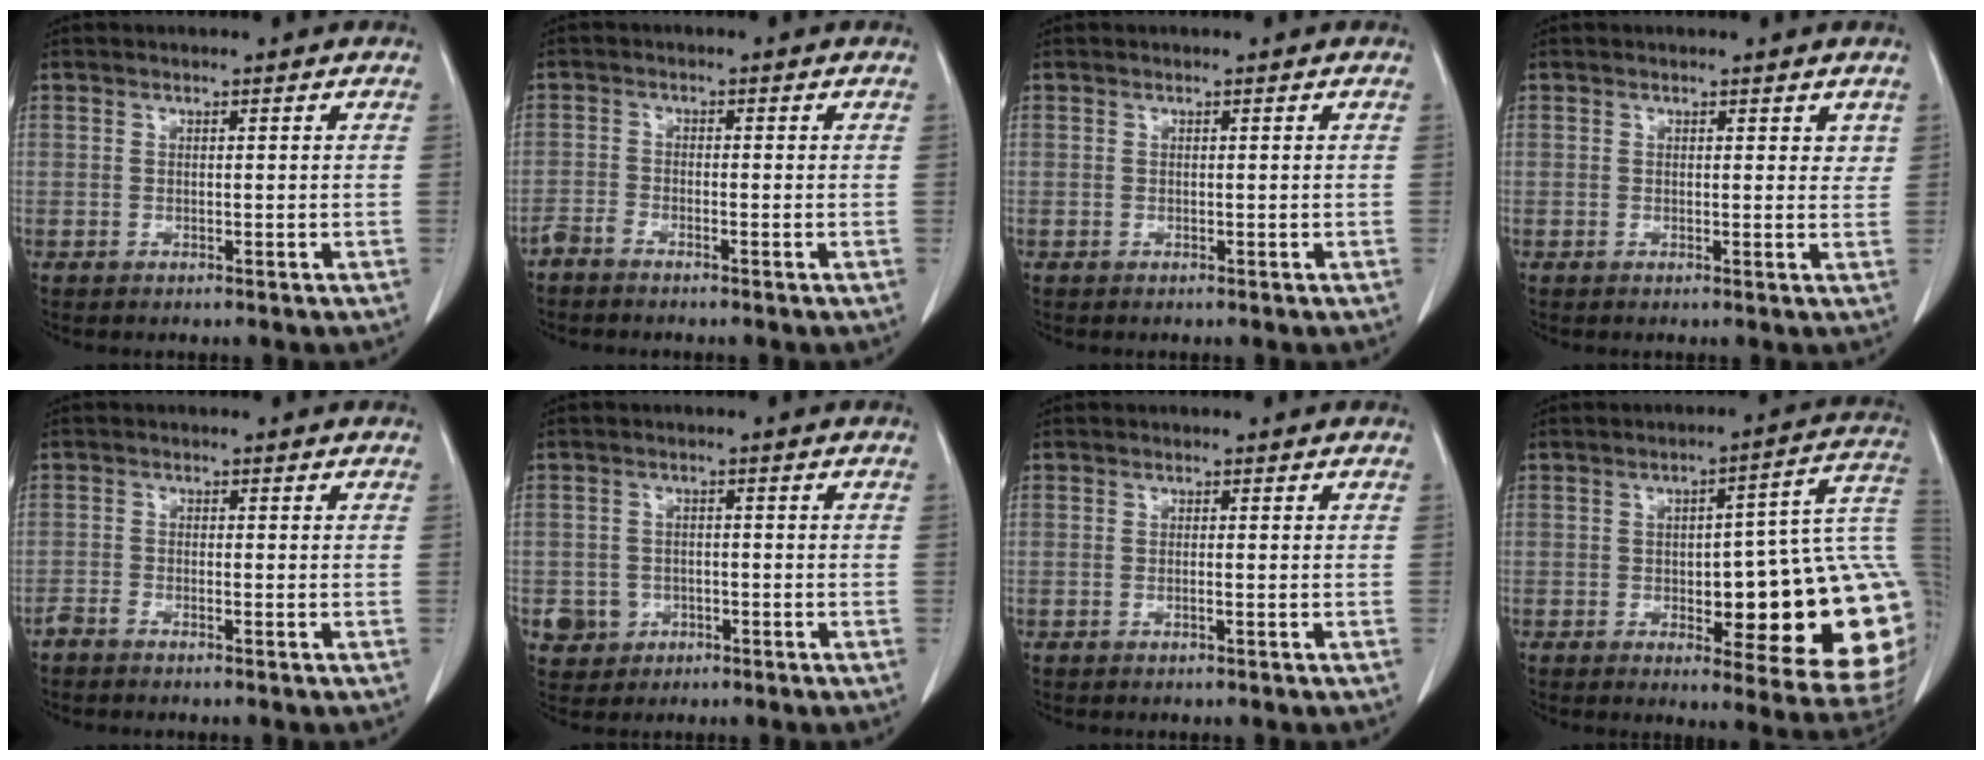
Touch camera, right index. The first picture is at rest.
{"total": 1.9, "force": [-1.7, 0.3, 0.8], "torque": [-0.017, 0.000, -0.035]}
{"total": 0.0}
{"total": 1.6, "force": [1.1, 0.9, 0.7], "torque": [0.003, -0.004, 0.008]}
{"total": 1.6, "force": [-1.3, 0.3, 0.7], "torque": [-0.016, 0.000, -0.027]}
{"total": 4.4, "force": [-1.6, 4.1, 0.5], "torque": [0.000, 0.010, -0.021]}
{"total": 0.7, "force": [-0.3, -0.1, 0.6], "torque": [-0.011, 0.001, -0.004]}
{"total": 23.0, "force": [-1.7, 5.5, 22.2], "torque": [-0.202, 0.028, -0.007]}